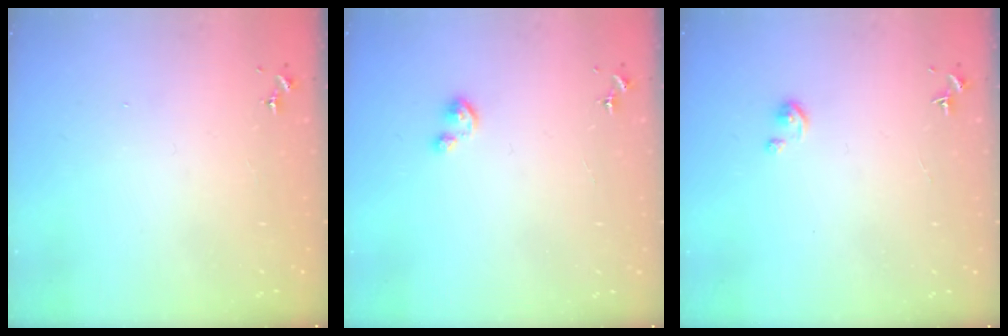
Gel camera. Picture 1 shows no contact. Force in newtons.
{"total": 3.0, "press": 3.0, "slide": 0.3}
{"total": 2.6, "press": 2.6, "slide": 0.3}